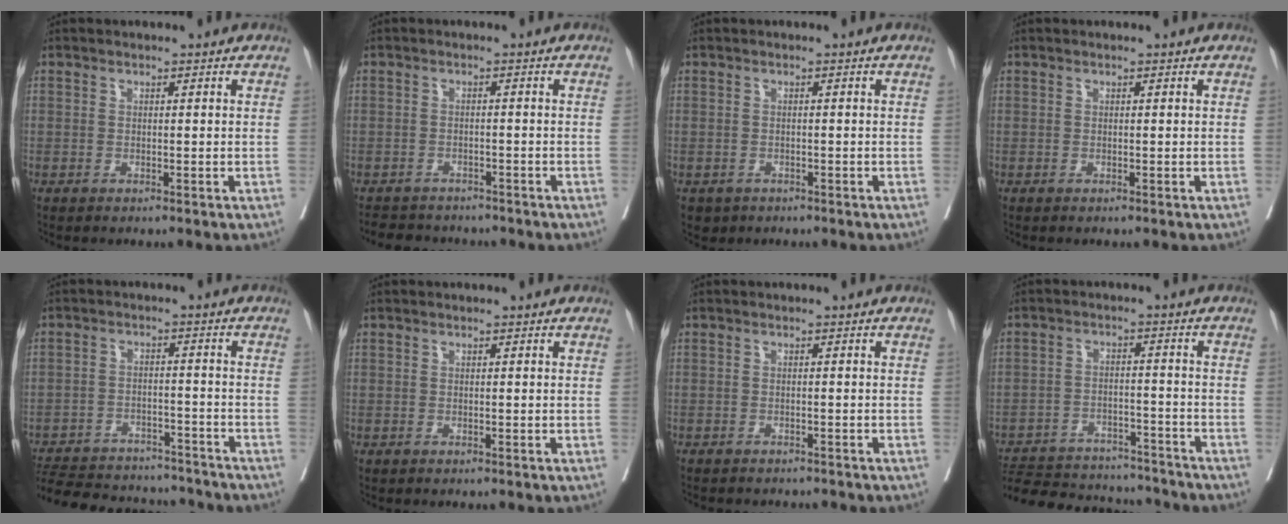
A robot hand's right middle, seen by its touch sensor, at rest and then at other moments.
{"total": 6.9, "force": [-6.3, 2.4, 1.4], "torque": [-0.019, -0.002, -0.087]}
{"total": 2.4, "force": [-1.5, 1.8, 0.3], "torque": [-0.003, 0.002, -0.023]}
{"total": 0.0}
{"total": 18.2, "force": [-16.6, 5.4, 5.1], "torque": [-0.118, 0.001, -0.231]}
{"total": 0.0}
{"total": 6.0, "force": [-5.5, 1.6, 1.6], "torque": [-0.015, -0.004, -0.068]}
{"total": 18.3, "force": [-17.0, 4.6, 4.9], "torque": [-0.107, 0.002, -0.239]}